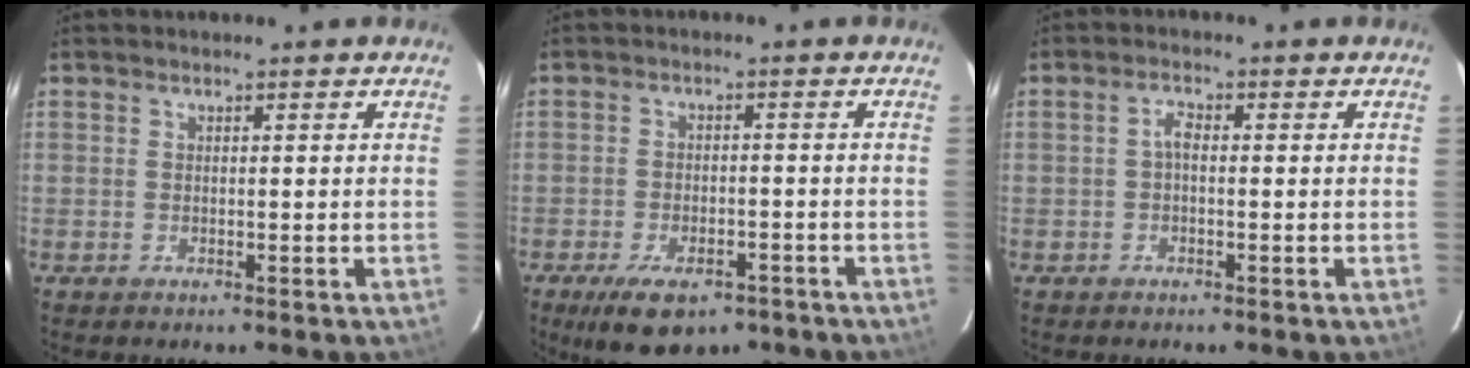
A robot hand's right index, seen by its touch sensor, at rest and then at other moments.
{"total": 11.0, "force": [-7.4, 5.1, 6.3], "torque": [-0.130, -0.015, -0.108]}
{"total": 1.7, "force": [-0.3, 0.9, 1.5], "torque": [-0.031, 0.008, -0.008]}